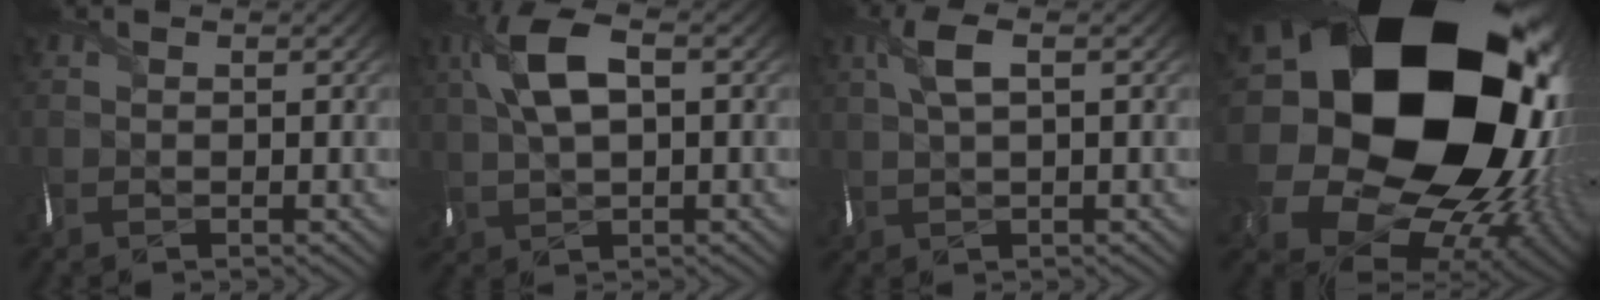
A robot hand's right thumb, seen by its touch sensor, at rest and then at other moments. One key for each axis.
{"total": 9.1, "fx": 2.0, "fy": 4.8, "fz": 7.4, "tx": -0.194, "ty": 0.009, "tz": 0.038}
{"total": 4.4, "fx": 1.2, "fy": 1.7, "fz": 3.9, "tx": -0.102, "ty": 0.005, "tz": 0.025}
{"total": 25.0, "fx": 5.3, "fy": 20.2, "fz": 13.8, "tx": -0.321, "ty": -0.050, "tz": 0.106}